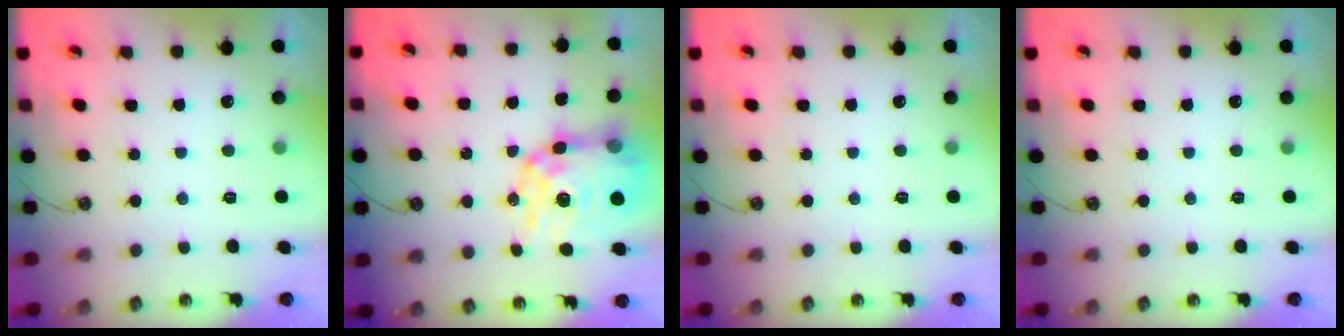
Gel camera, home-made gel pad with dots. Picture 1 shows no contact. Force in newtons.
{"total": 19.9, "press": 19.9, "slide": 1.5}
{"total": 0.0}
{"total": 0.0}